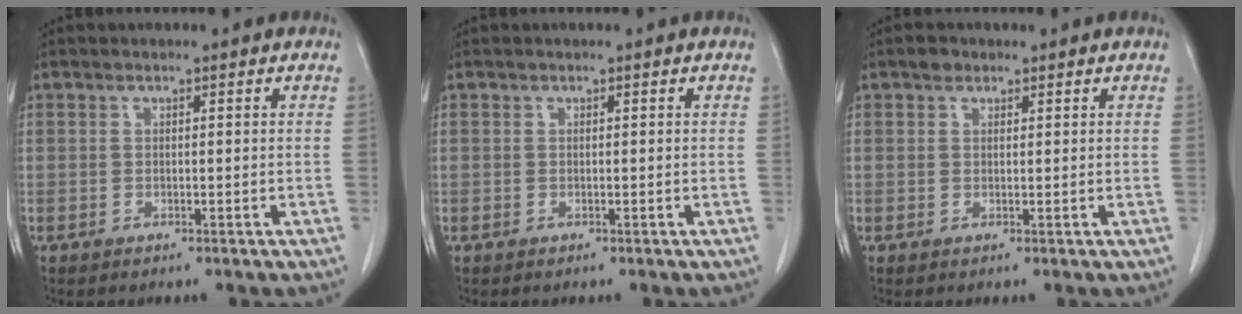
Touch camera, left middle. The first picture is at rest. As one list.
[{"total": 0.0}, {"total": 1.4, "force": [1.0, 0.8, 0.4], "torque": [-0.009, 0.003, 0.015]}]